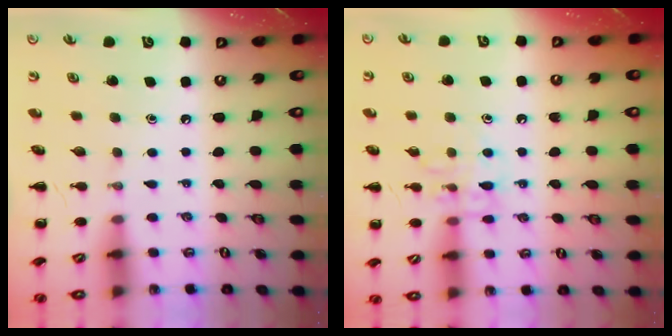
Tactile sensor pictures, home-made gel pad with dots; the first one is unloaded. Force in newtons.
{"total": 9.4, "press": 9.4, "slide": 0.8}